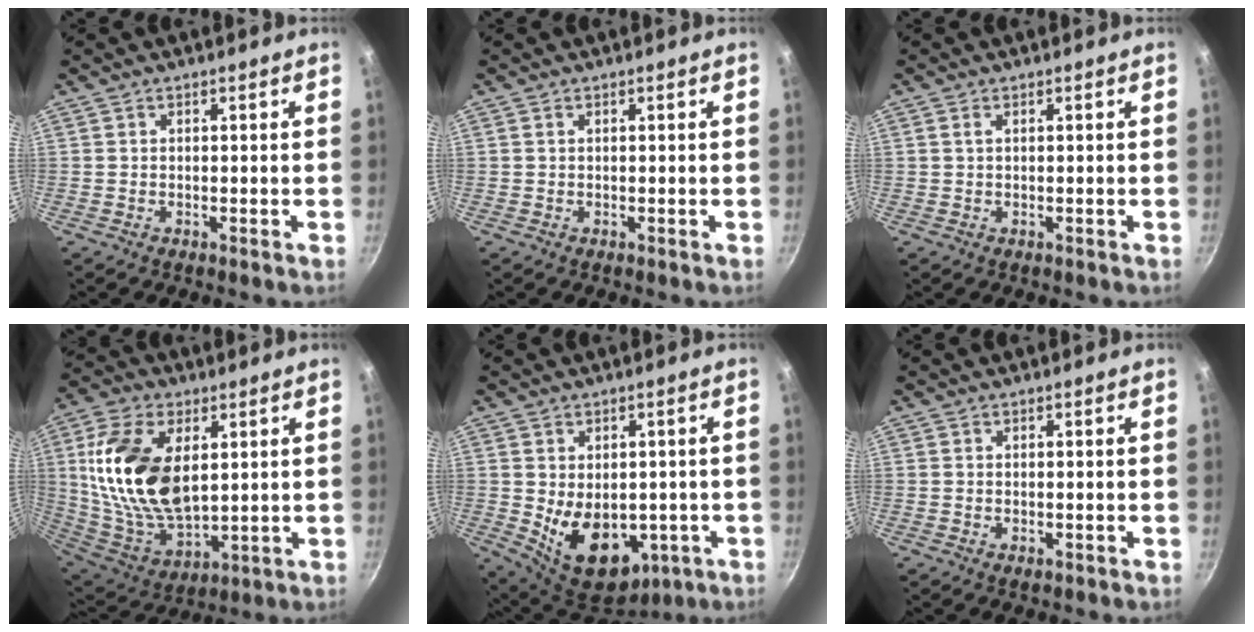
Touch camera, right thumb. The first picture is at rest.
{"total": 0.0}
{"total": 0.8, "force": [0.3, 0.4, 0.6], "torque": [-0.011, 0.002, 0.004]}
{"total": 21.0, "force": [4.4, 12.1, 16.6], "torque": [-0.309, -0.021, 0.095]}
{"total": 14.5, "force": [-2.5, 9.8, 10.4], "torque": [-0.123, -0.018, -0.009]}
{"total": 0.6, "force": [-0.1, 0.3, 0.5], "torque": [-0.007, -0.002, -0.003]}